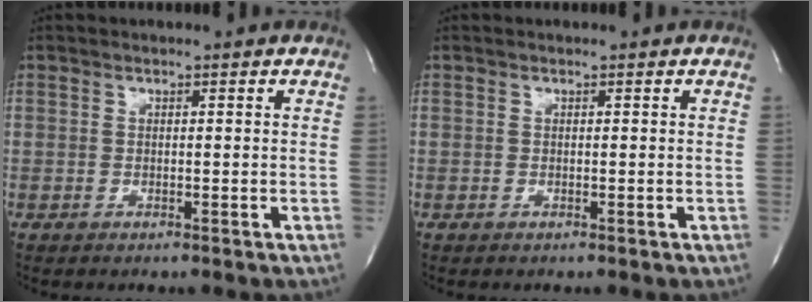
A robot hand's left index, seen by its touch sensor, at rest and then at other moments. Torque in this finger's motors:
{"motor_torque": [-0.07, 0.07, 0.00, 0.00]}